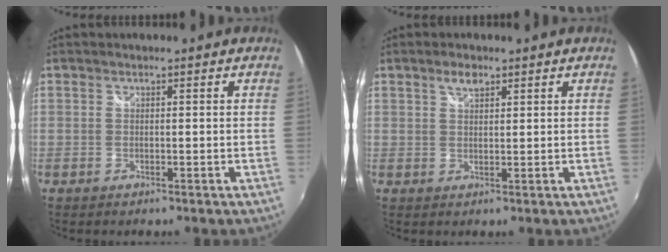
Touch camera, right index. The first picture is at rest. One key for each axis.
{"total": 2.5, "fx": 1.6, "fy": 1.2, "fz": 1.5, "tx": -0.024, "ty": 0.005, "tz": 0.029}